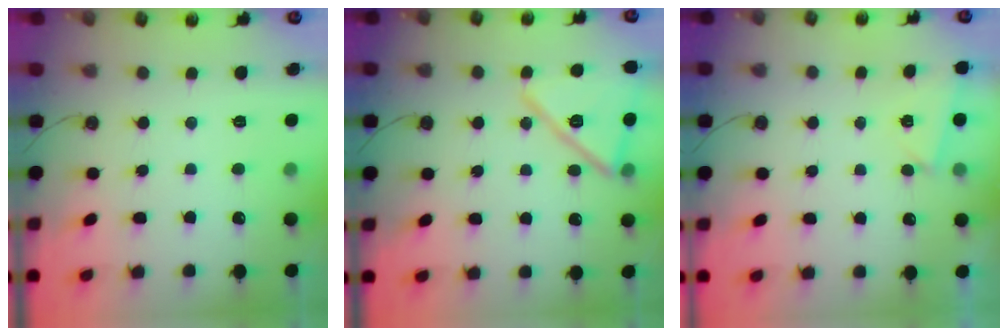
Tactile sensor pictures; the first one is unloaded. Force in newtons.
{"total": 16.4, "press": 15.9, "slide": 4.1}
{"total": 2.5, "press": 1.5, "slide": 2.0}